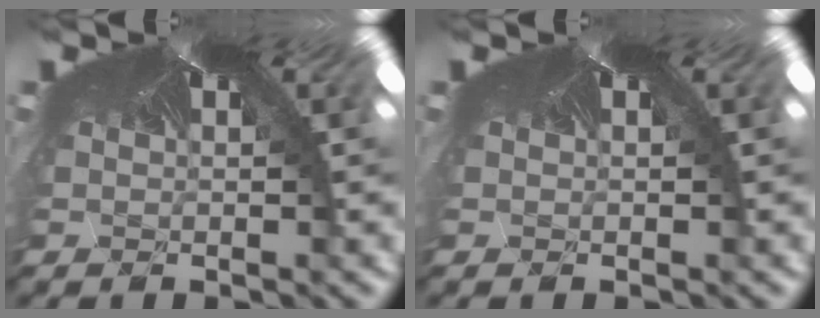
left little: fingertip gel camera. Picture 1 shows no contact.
{"total": 0.0}